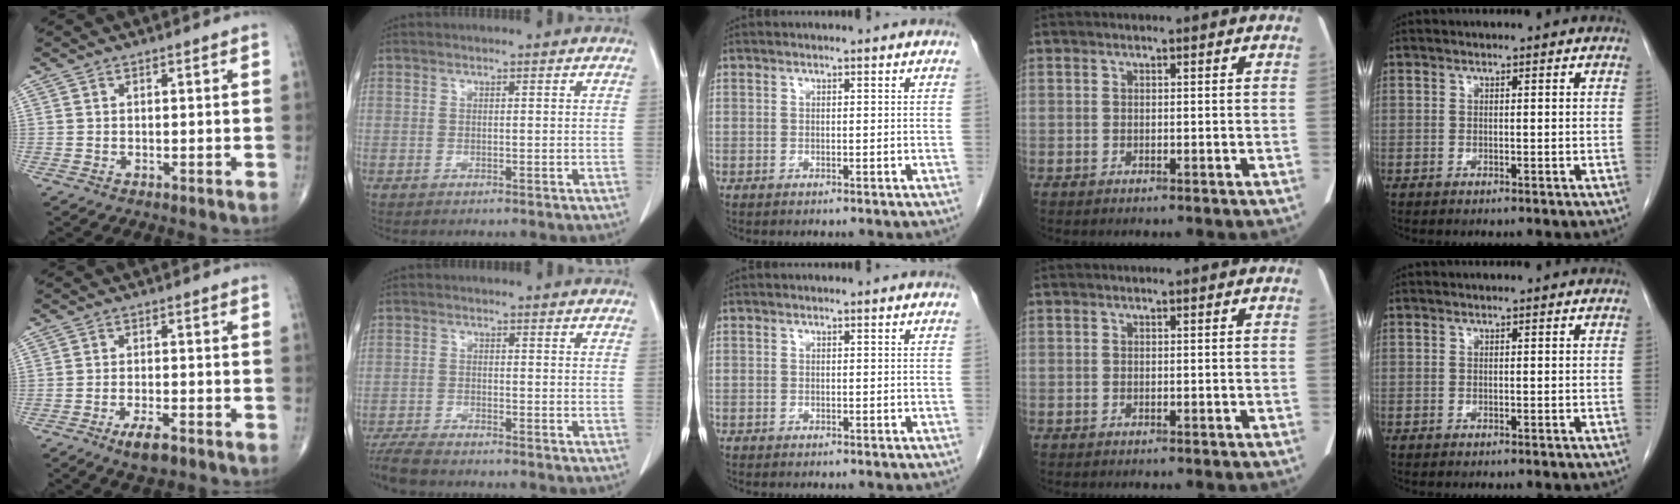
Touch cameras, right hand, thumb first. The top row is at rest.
{"thumb": {"total": 5.0, "force": [-3.1, 1.6, 3.5], "torque": [-0.065, 0.006, -0.051]}, "index": {"total": 5.2, "force": [-4.8, 0.7, 2.0], "torque": [-0.035, -0.016, -0.087]}}